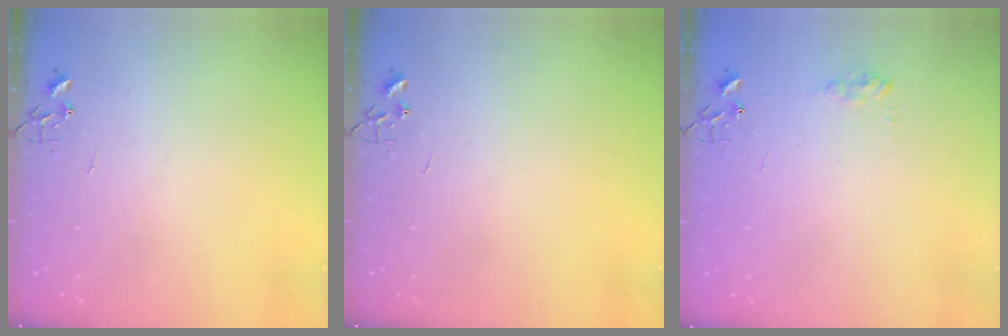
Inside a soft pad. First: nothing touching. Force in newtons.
{"total": 0.0}
{"total": 7.8, "press": 7.8, "slide": 0.7}